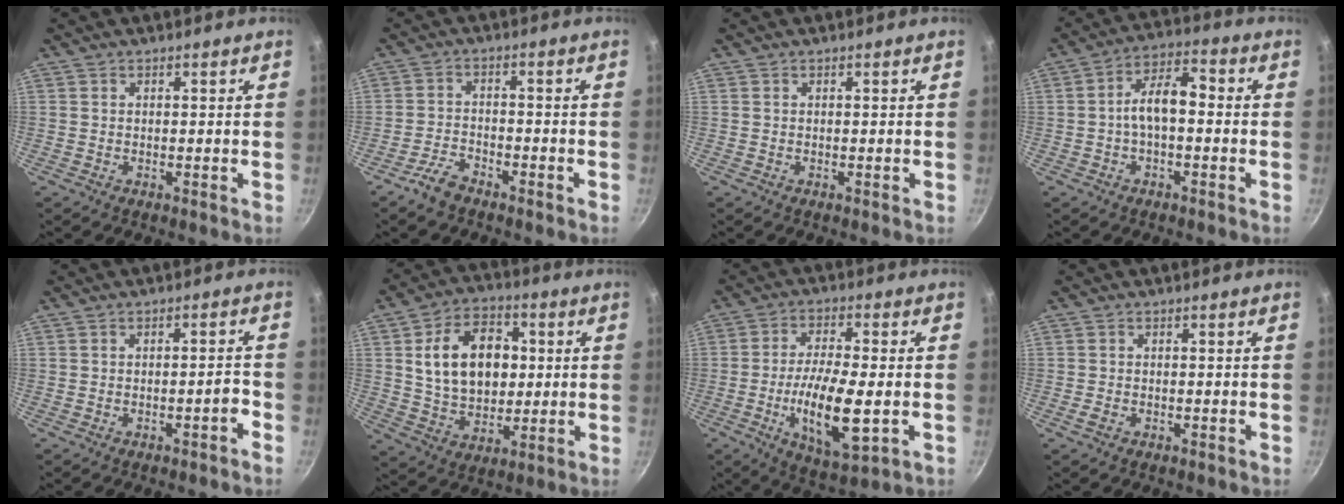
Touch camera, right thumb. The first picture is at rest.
{"total": 4.3, "force": [-3.4, 1.7, 2.0], "torque": [-0.041, 0.030, -0.067]}
{"total": 0.0}
{"total": 8.1, "force": [-0.8, 4.2, 6.9], "torque": [-0.106, 0.038, -0.024]}
{"total": 2.7, "force": [-1.7, 0.7, 2.0], "torque": [-0.029, 0.024, -0.017]}
{"total": 16.7, "force": [2.7, 11.8, 11.5], "torque": [-0.157, 0.006, 0.045]}
{"total": 14.3, "force": [-3.0, 4.8, 13.2], "torque": [-0.243, 0.003, -0.051]}
{"total": 1.6, "force": [-0.8, 1.0, 0.9], "torque": [-0.021, 0.009, -0.016]}